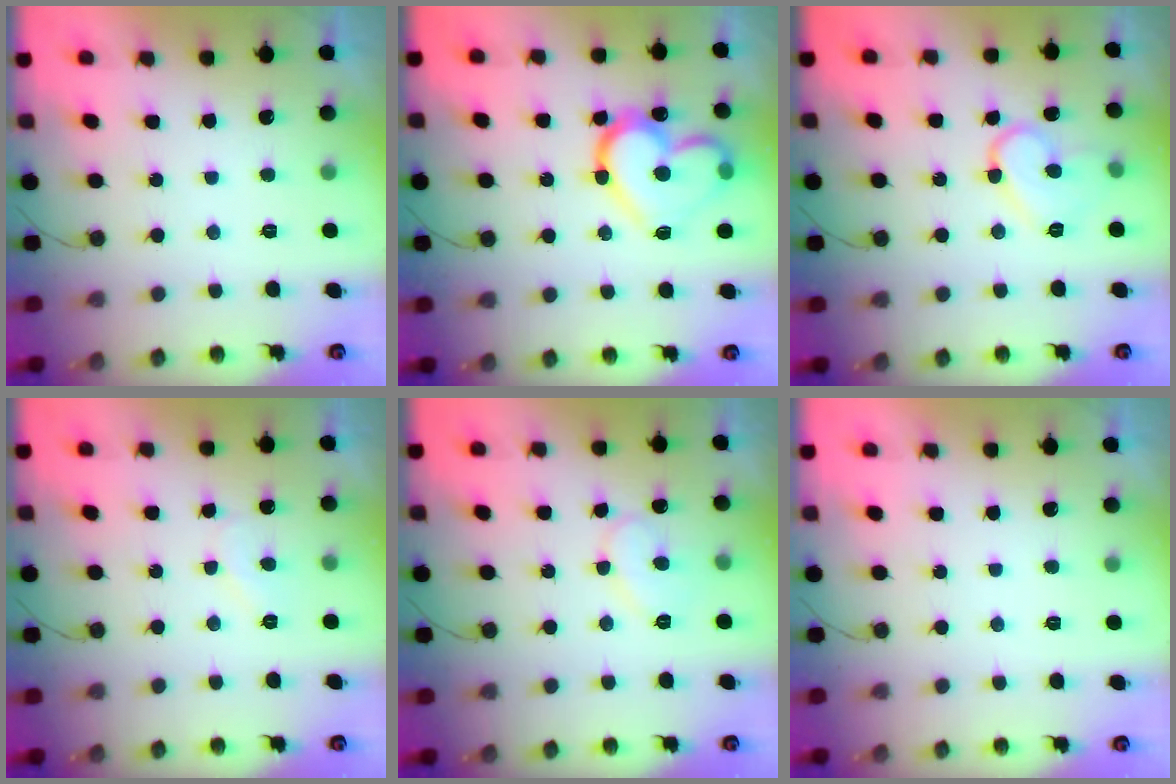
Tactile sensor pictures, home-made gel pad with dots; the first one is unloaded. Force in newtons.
{"total": 16.9, "press": 16.9, "slide": 1.5}
{"total": 9.9, "press": 9.9, "slide": 0.2}
{"total": 4.9, "press": 4.9, "slide": 0.5}
{"total": 8.2, "press": 8.2, "slide": 0.4}
{"total": 0.0}